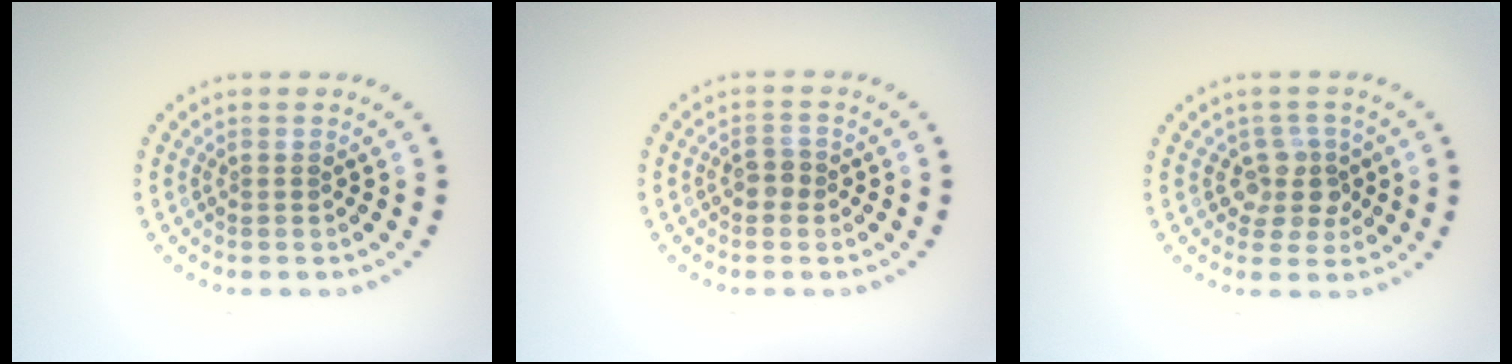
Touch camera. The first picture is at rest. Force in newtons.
{"total": 1.5, "press": 1.4, "slide": 0.3}
{"total": 3.0, "press": 2.5, "slide": 1.7}